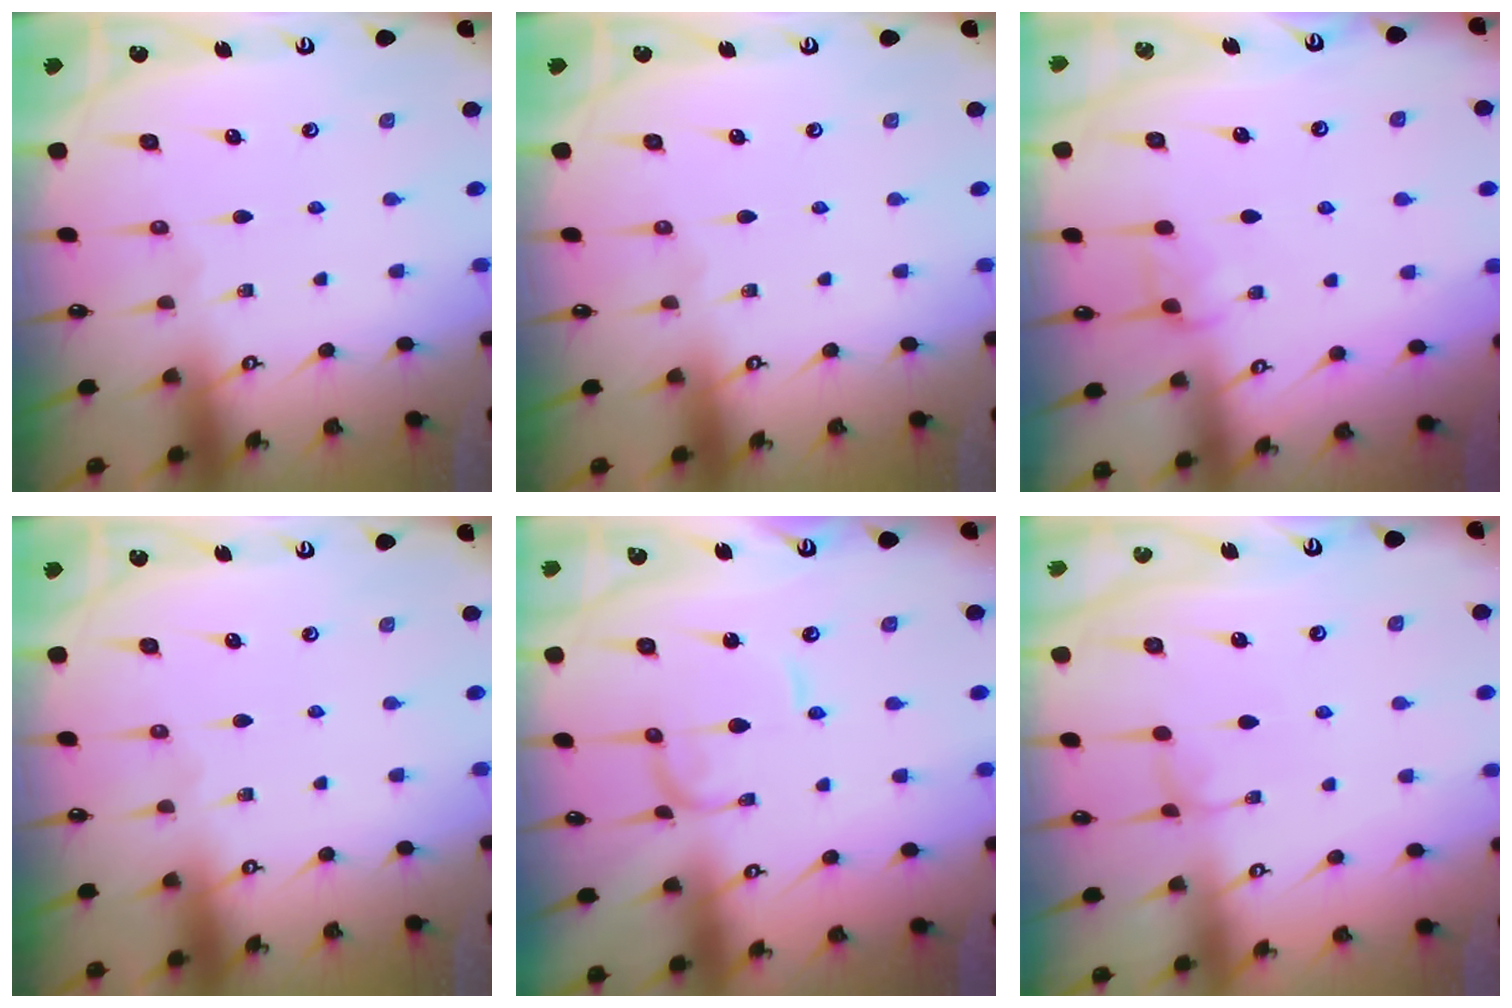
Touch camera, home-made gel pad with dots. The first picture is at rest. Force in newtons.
{"total": 0.0}
{"total": 2.1, "press": 2.0, "slide": 0.6}
{"total": 0.0}
{"total": 1.0, "press": 1.0, "slide": 0.1}
{"total": 2.4, "press": 2.4, "slide": 0.3}